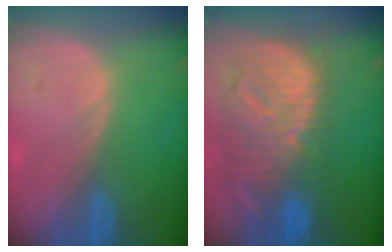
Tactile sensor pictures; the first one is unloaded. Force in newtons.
{"total": 12.6, "press": 11.0, "slide": 6.2}